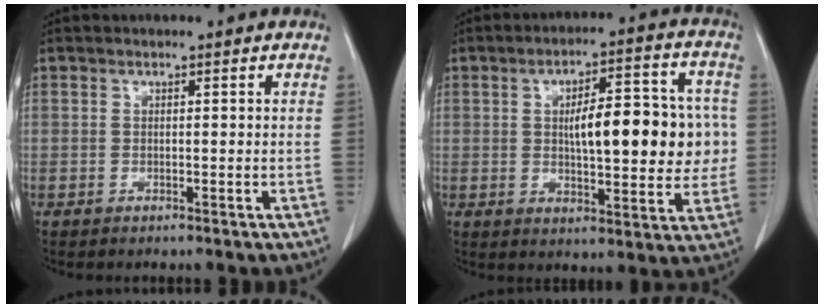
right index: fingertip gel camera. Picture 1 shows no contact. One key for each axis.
{"total": 14.2, "fx": 1.0, "fy": 4.9, "fz": 13.3, "tx": -0.188, "ty": 0.031, "tz": 0.021}